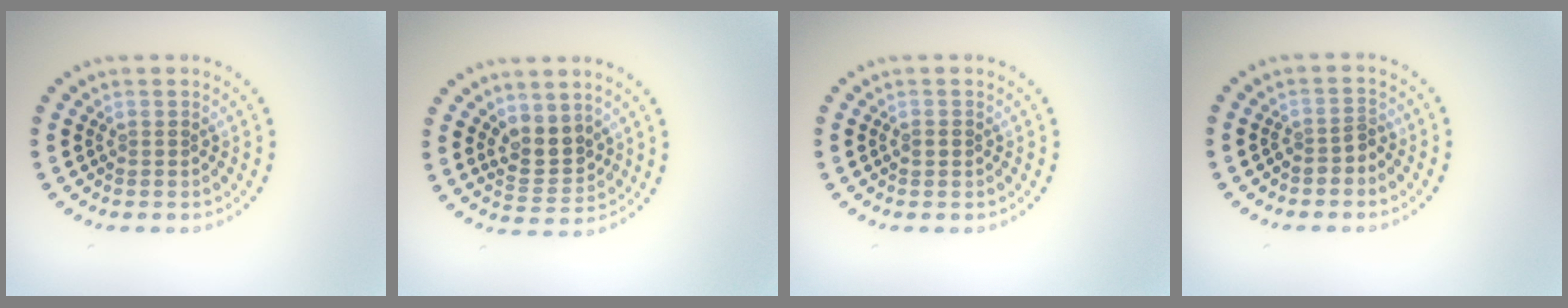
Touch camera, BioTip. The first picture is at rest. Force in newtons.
{"total": 2.9, "press": 2.6, "slide": 1.3}
{"total": 1.0, "press": 1.0, "slide": 0.0}
{"total": 1.3, "press": 1.1, "slide": 0.7}